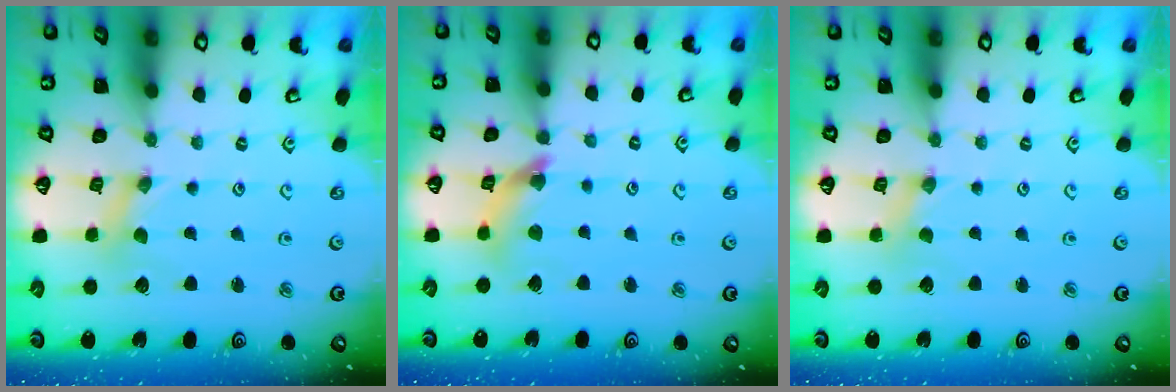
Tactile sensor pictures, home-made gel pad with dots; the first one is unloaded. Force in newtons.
{"total": 8.2, "press": 8.1, "slide": 0.6}
{"total": 0.0}